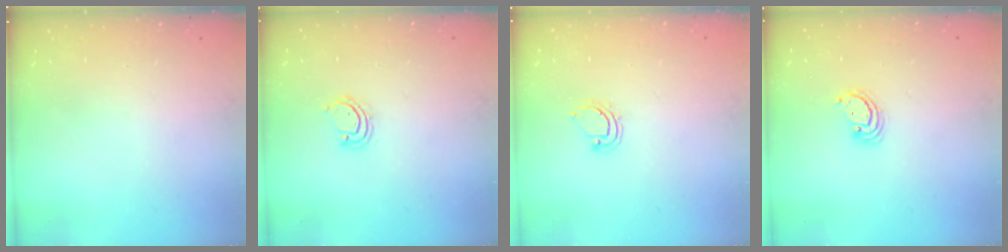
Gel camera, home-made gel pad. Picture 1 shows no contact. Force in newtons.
{"total": 3.7, "press": 3.6, "slide": 0.3}
{"total": 4.2, "press": 4.2, "slide": 0.4}
{"total": 2.9, "press": 2.8, "slide": 0.3}